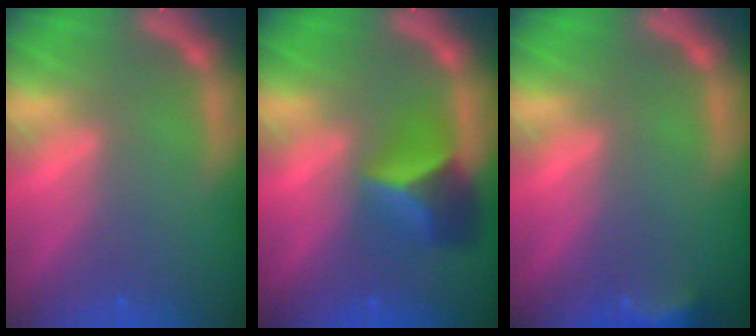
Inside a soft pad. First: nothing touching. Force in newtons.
{"total": 4.9}
{"total": 3.0}